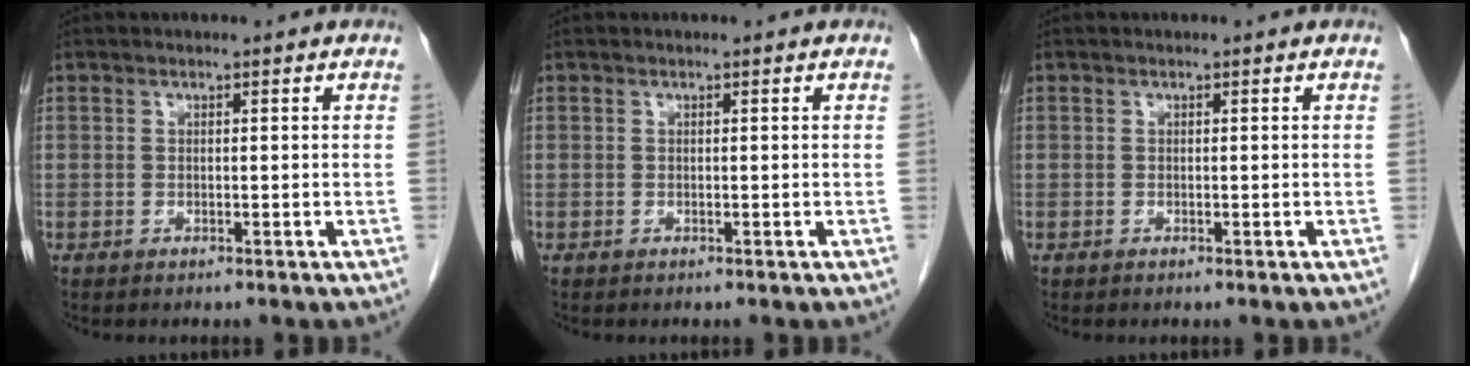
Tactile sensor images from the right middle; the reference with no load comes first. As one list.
[{"total": 0.0}, {"total": 0.0}]